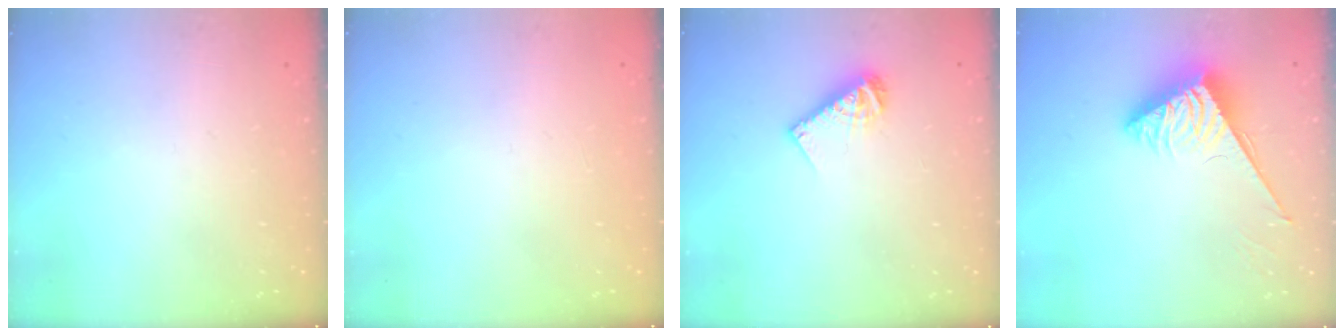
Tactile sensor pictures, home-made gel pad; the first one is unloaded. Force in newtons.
{"total": 0.0}
{"total": 8.2, "press": 8.2, "slide": 0.7}
{"total": 3.9, "press": 3.9, "slide": 0.4}